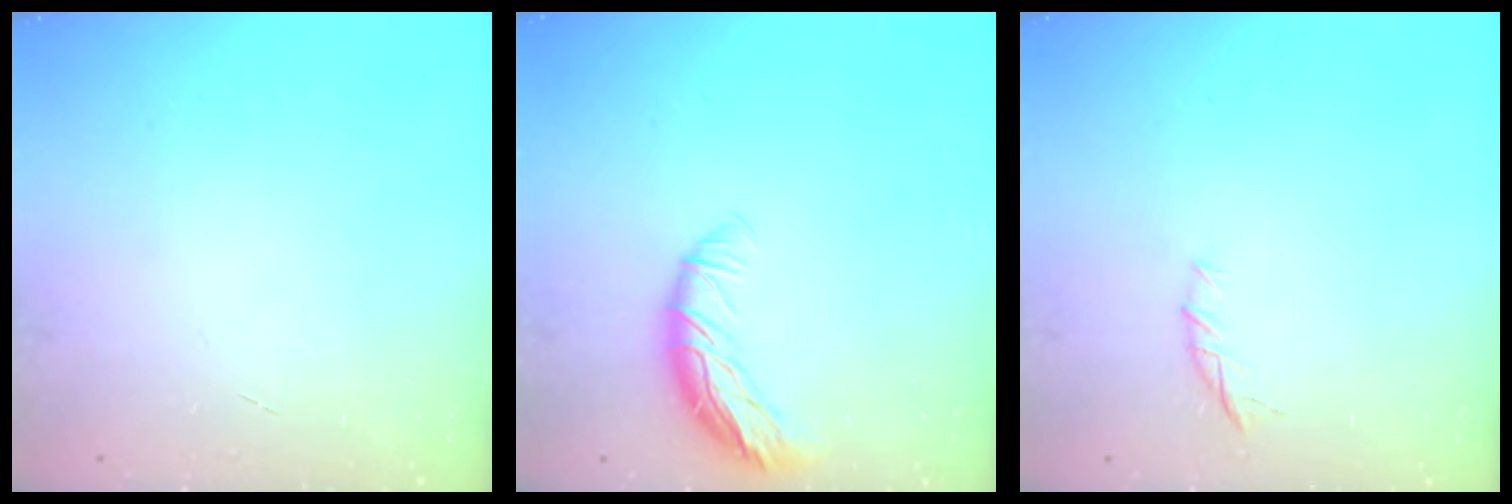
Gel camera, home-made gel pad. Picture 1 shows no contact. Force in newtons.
{"total": 9.5, "press": 9.2, "slide": 2.2}
{"total": 7.0, "press": 6.9, "slide": 1.5}